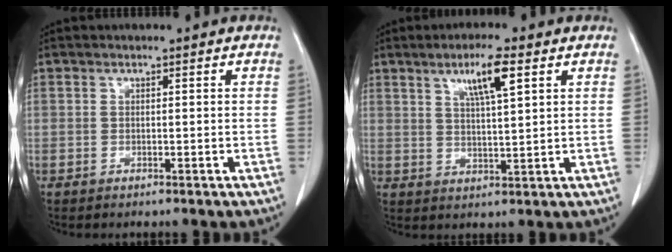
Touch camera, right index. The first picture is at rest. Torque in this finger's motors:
{"motor_torque": [0.70, 0.51, 0.12, 0.09]}